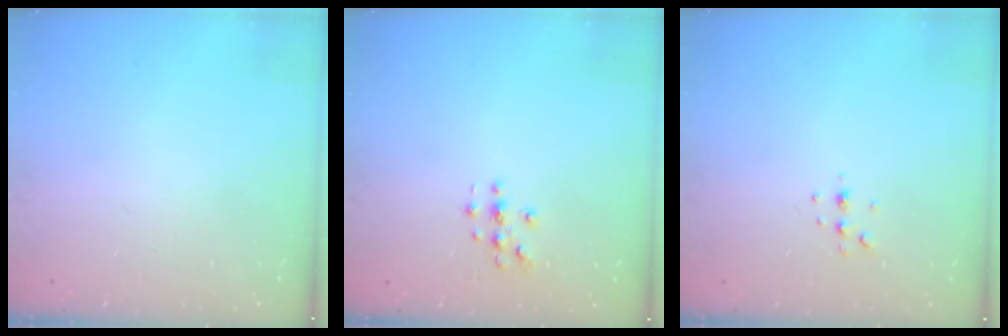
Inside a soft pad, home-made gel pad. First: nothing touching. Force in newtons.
{"total": 2.9, "press": 2.9, "slide": 0.3}
{"total": 3.7, "press": 3.6, "slide": 0.7}